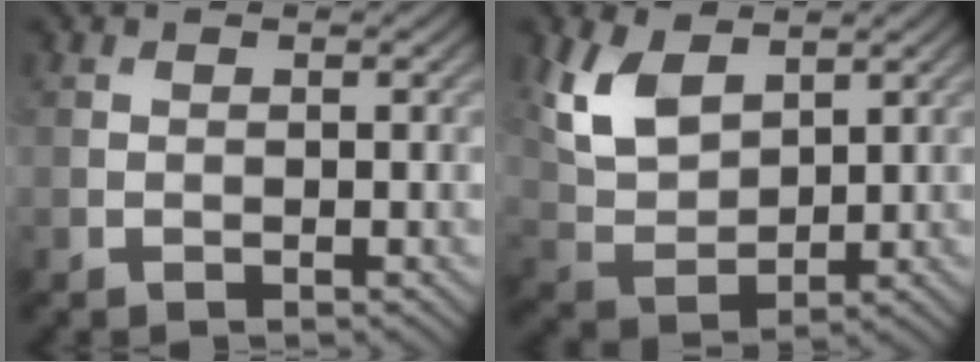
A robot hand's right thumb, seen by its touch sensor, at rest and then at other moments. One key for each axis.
{"total": 7.8, "fx": 3.9, "fy": 4.4, "fz": 5.1, "tx": -0.128, "ty": -0.005, "tz": 0.081}